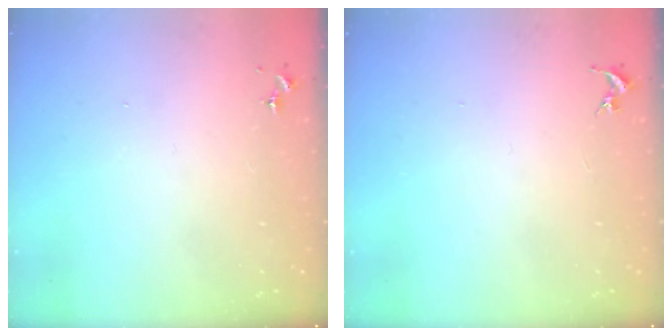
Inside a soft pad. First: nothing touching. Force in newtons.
{"total": 0.0}